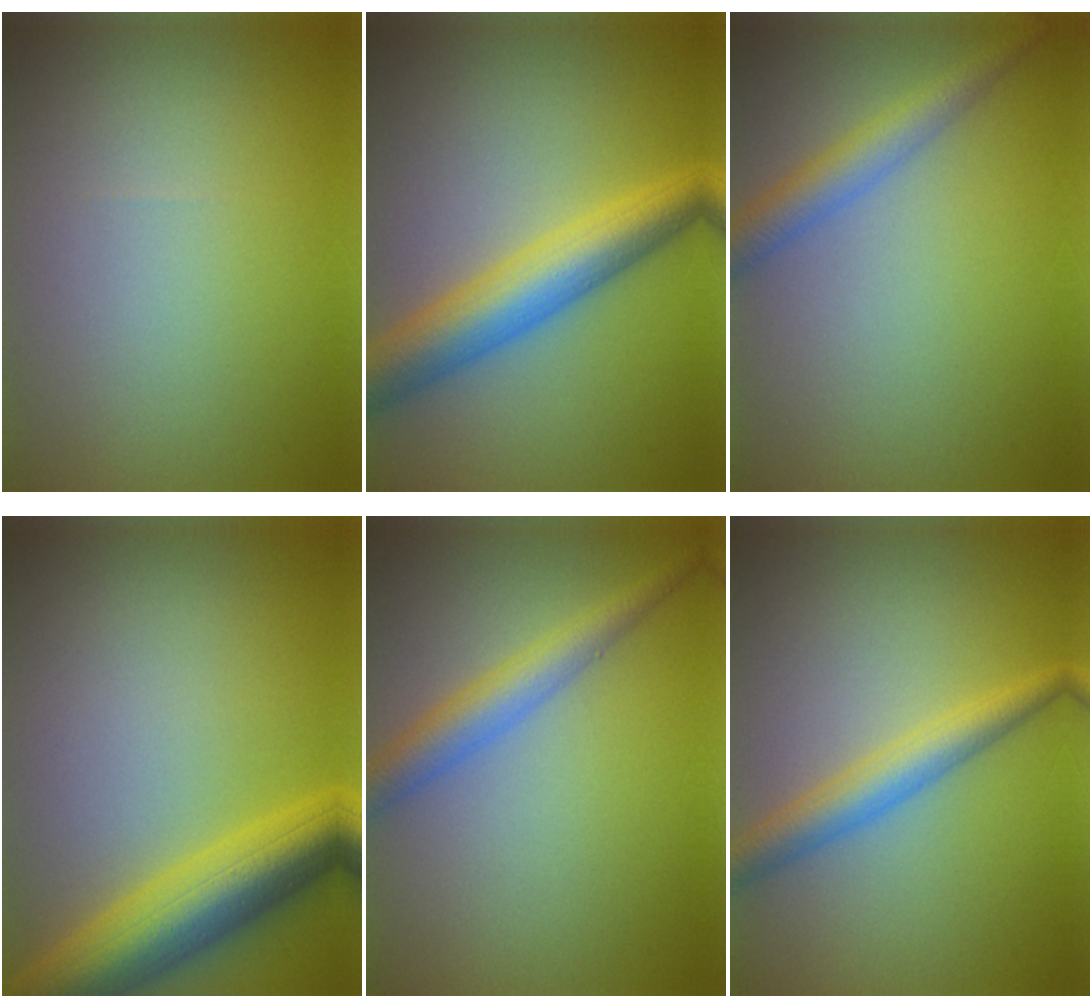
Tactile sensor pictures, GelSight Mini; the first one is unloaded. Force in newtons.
{"total": 6.5, "press": 6.5, "slide": 0.0}
{"total": 3.1, "press": 3.1, "slide": 0.0}
{"total": 8.0, "press": 8.0, "slide": 0.4}
{"total": 3.4, "press": 3.4, "slide": 0.1}
{"total": 3.5, "press": 3.5, "slide": 0.0}